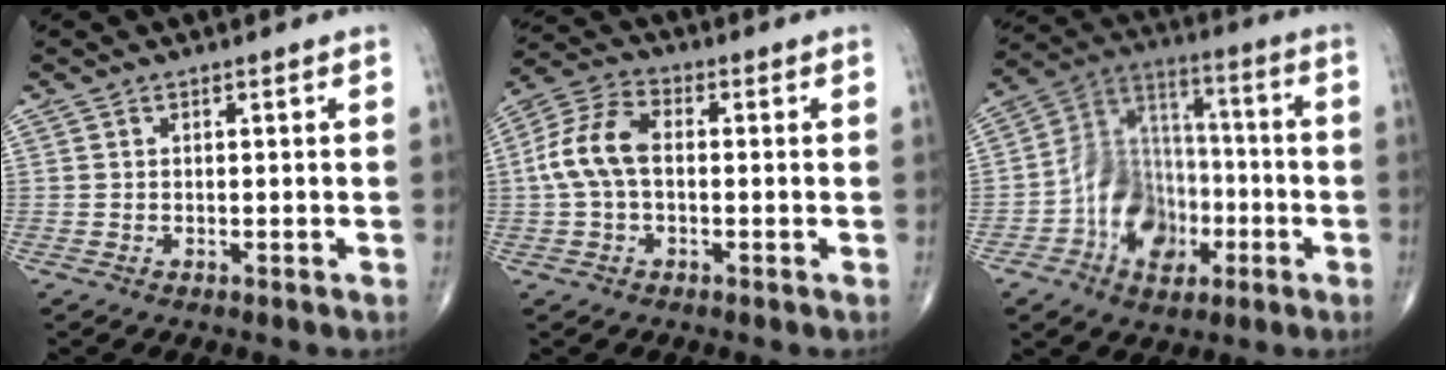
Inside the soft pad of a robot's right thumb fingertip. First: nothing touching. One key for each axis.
{"total": 9.4, "fx": -0.1, "fy": 5.6, "fz": 7.5, "tx": -0.160, "ty": 0.029, "tz": -0.010}
{"total": 14.8, "fx": -4.6, "fy": 11.4, "fz": 8.2, "tx": -0.093, "ty": 0.047, "tz": -0.081}